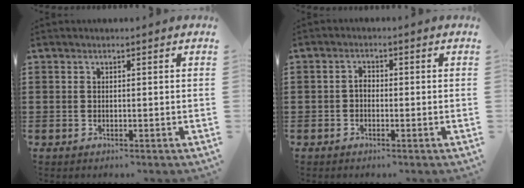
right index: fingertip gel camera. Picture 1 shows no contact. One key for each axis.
{"total": 1.7, "fx": -0.6, "fy": 1.0, "fz": 1.2, "tx": -0.025, "ty": 0.003, "tz": -0.012}